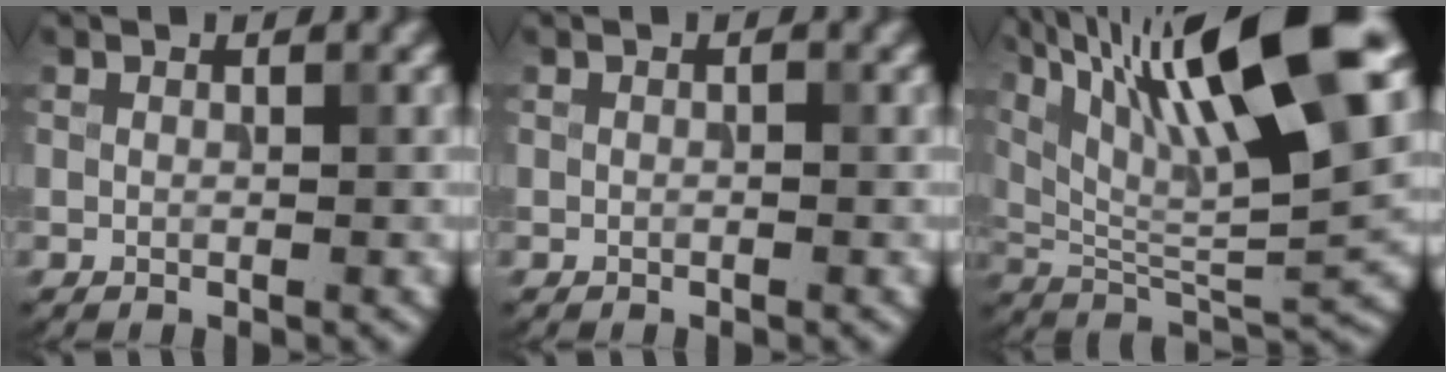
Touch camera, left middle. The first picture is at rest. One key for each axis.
{"total": 0.0}
{"total": 15.2, "fx": 7.3, "fy": 3.7, "fz": 12.8, "tx": -0.225, "ty": 0.015, "tz": 0.128}